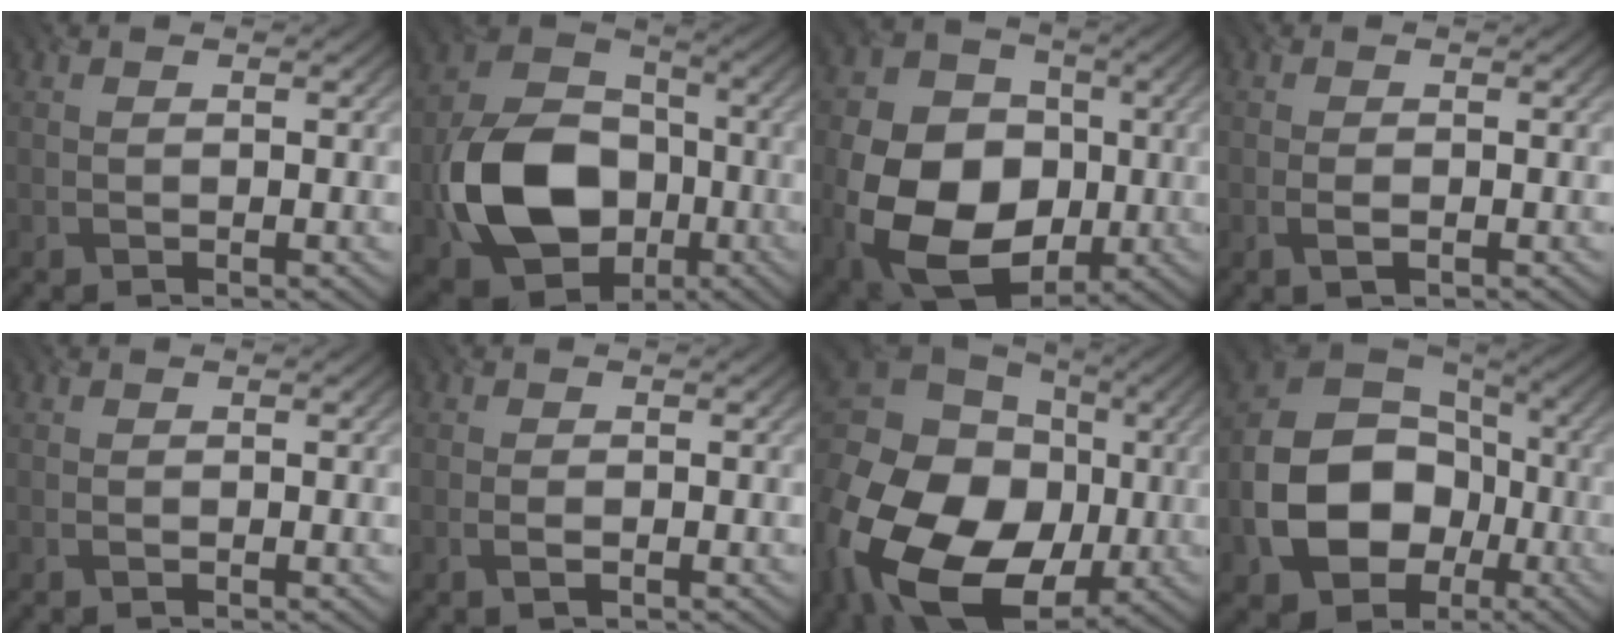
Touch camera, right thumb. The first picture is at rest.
{"total": 14.4, "force": [-4.1, 10.7, 8.7], "torque": [-0.188, -0.012, -0.088]}
{"total": 16.3, "force": [-3.0, 11.9, 10.7], "torque": [-0.220, -0.027, -0.058]}
{"total": 1.5, "force": [-0.6, 0.7, 1.2], "torque": [-0.031, -0.002, -0.012]}
{"total": 0.0}
{"total": 1.2, "force": [-0.5, 0.5, 0.9], "torque": [-0.025, -0.001, -0.010]}
{"total": 24.2, "force": [-5.3, 19.2, 13.8], "torque": [-0.319, -0.050, -0.120]}
{"total": 15.0, "force": [-3.9, 11.2, 9.1], "torque": [-0.184, -0.033, -0.073]}